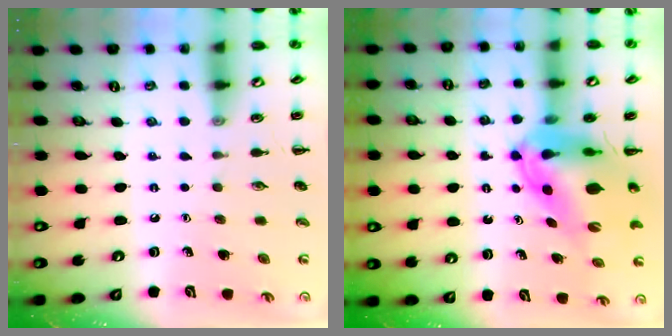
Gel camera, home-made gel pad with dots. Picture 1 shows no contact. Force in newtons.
{"total": 11.5, "press": 11.0, "slide": 3.3}